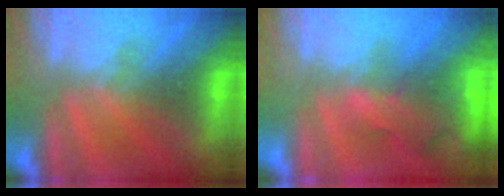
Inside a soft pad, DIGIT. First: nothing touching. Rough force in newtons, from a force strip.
{"total": 7.1}